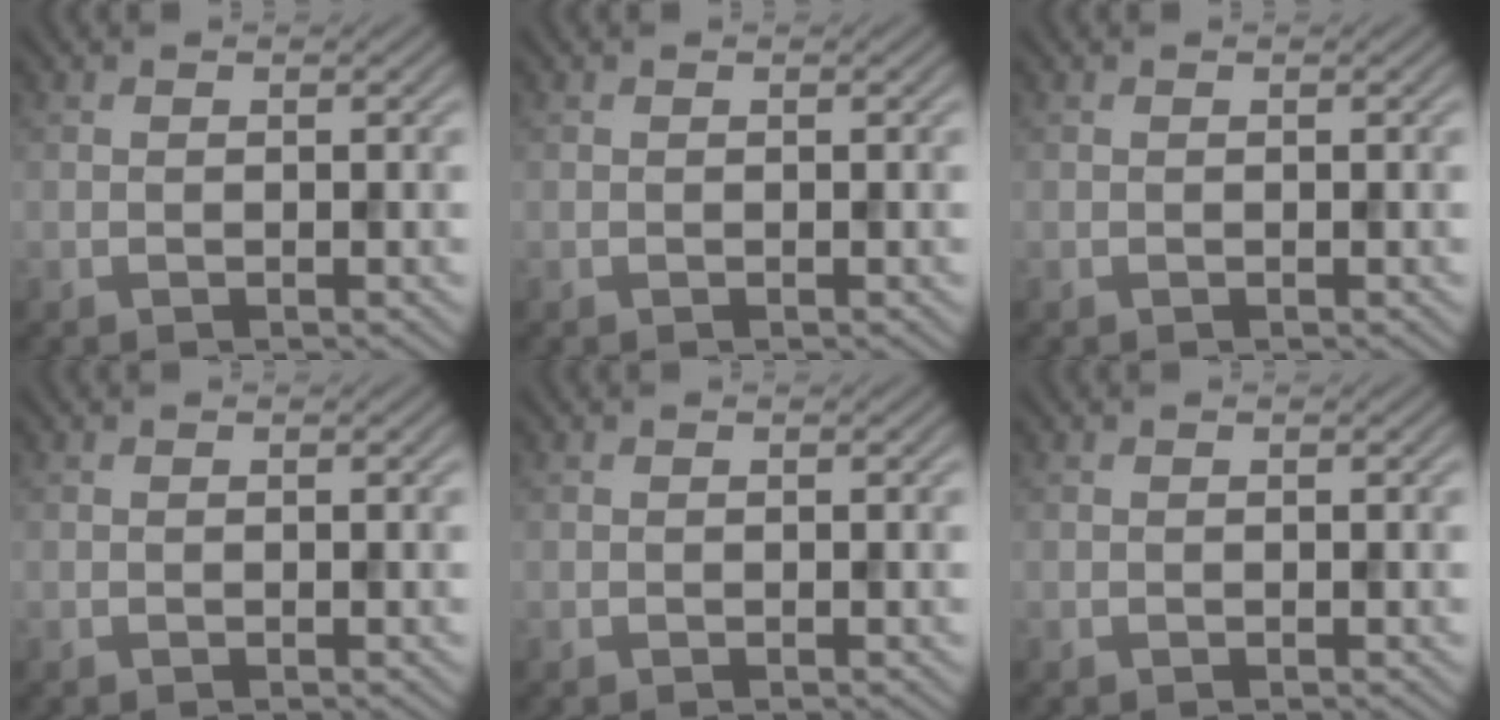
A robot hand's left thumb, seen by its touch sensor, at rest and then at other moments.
{"total": 0.0}
{"total": 0.0}
{"total": 0.0}
{"total": 0.0}
{"total": 0.0}